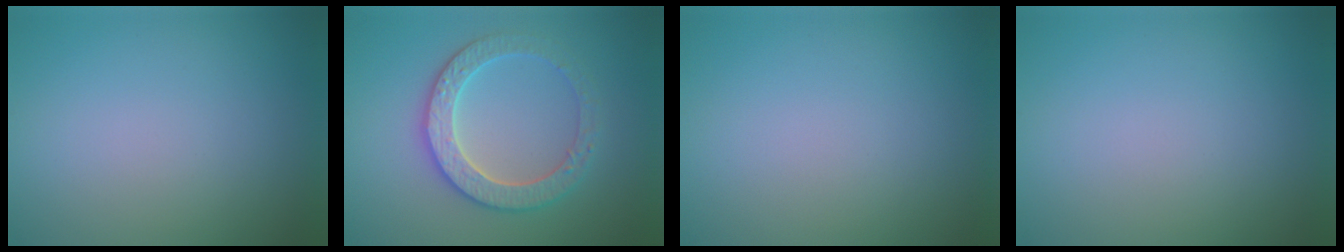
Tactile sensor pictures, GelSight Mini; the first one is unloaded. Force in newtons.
{"total": 3.8, "press": 3.6, "slide": 1.2}
{"total": 0.0}
{"total": 0.0}